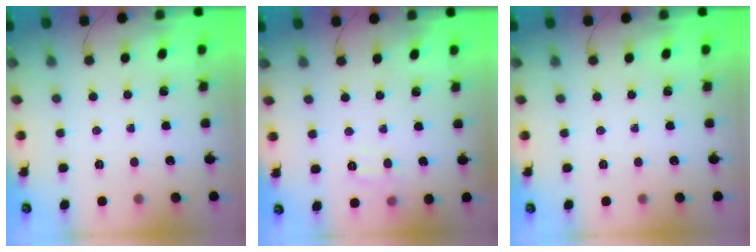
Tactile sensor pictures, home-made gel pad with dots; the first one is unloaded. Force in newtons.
{"total": 6.0, "press": 5.8, "slide": 1.5}
{"total": 0.0}